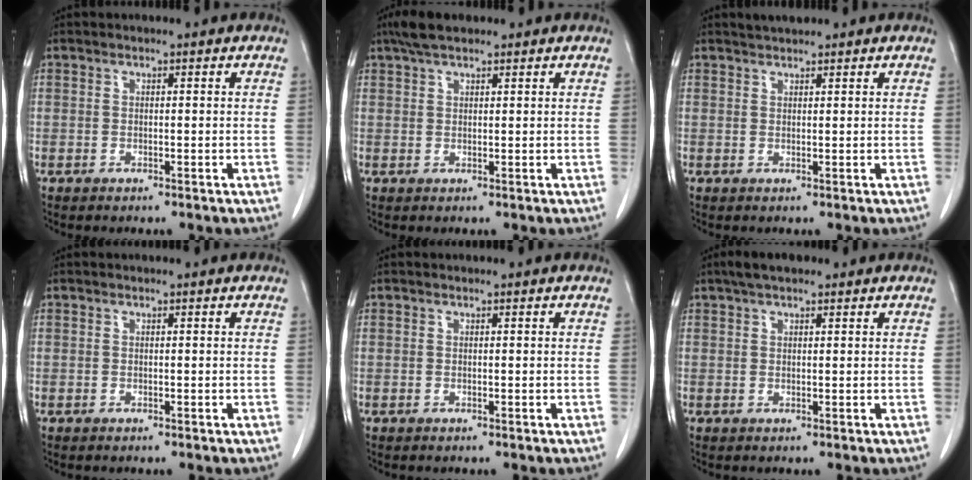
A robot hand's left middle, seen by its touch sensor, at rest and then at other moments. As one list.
[{"total": 4.1, "force": [3.1, 1.4, 2.2], "torque": [-0.048, 0.017, 0.057]}, {"total": 1.6, "force": [1.5, 0.3, 0.5], "torque": [-0.014, 0.009, 0.028]}, {"total": 0.0}, {"total": 0.0}, {"total": 3.6, "force": [2.6, 1.3, 2.1], "torque": [-0.043, 0.020, 0.044]}]